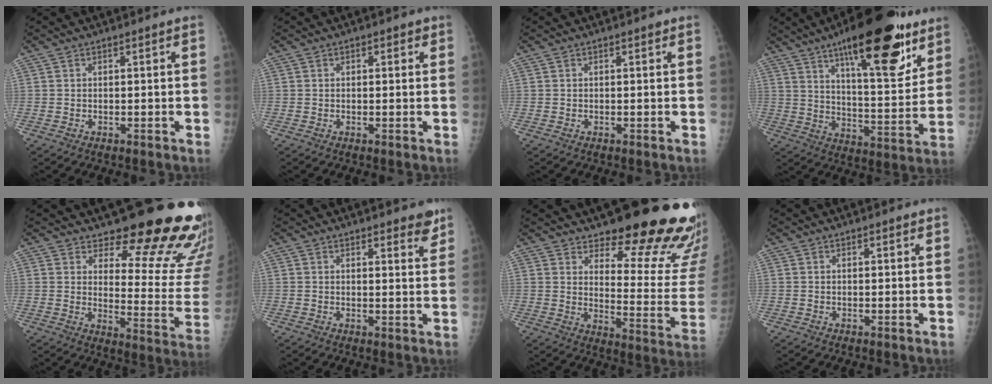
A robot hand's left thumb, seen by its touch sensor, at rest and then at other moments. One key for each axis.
{"total": 1.5, "fx": 0.6, "fy": 1.0, "fz": 0.9, "tx": 0.000, "ty": 0.001, "tz": 0.005}
{"total": 0.0}
{"total": 24.8, "fx": 14.5, "fy": 7.7, "fz": 18.6, "tx": -0.251, "ty": -0.053, "tz": 0.223}
{"total": 19.8, "fx": 16.4, "fy": 5.8, "fz": 9.4, "tx": -0.068, "ty": -0.150, "tz": 0.199}
{"total": 4.3, "fx": 3.4, "fy": 1.4, "fz": 2.3, "tx": -0.007, "ty": -0.020, "tz": 0.040}
{"total": 21.7, "fx": 17.6, "fy": 5.5, "fz": 11.5, "tx": -0.106, "ty": -0.153, "tz": 0.223}
{"total": 0.8, "fx": 0.7, "fy": 0.3, "fz": 0.4, "tx": -0.004, "ty": -0.003, "tz": 0.008}